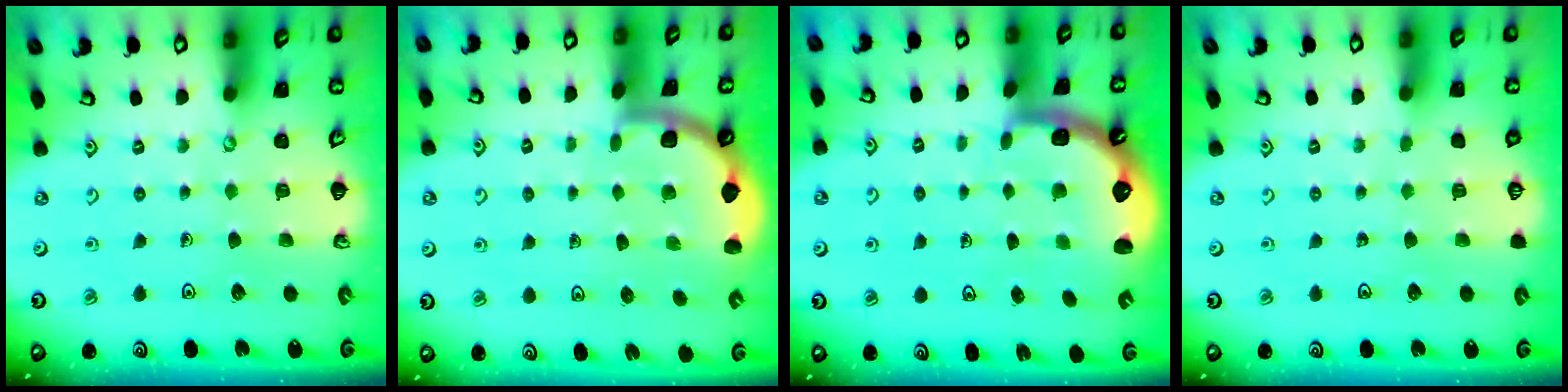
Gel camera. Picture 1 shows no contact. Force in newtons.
{"total": 2.2, "press": 2.2, "slide": 0.1}
{"total": 1.9, "press": 1.7, "slide": 0.6}
{"total": 0.0}